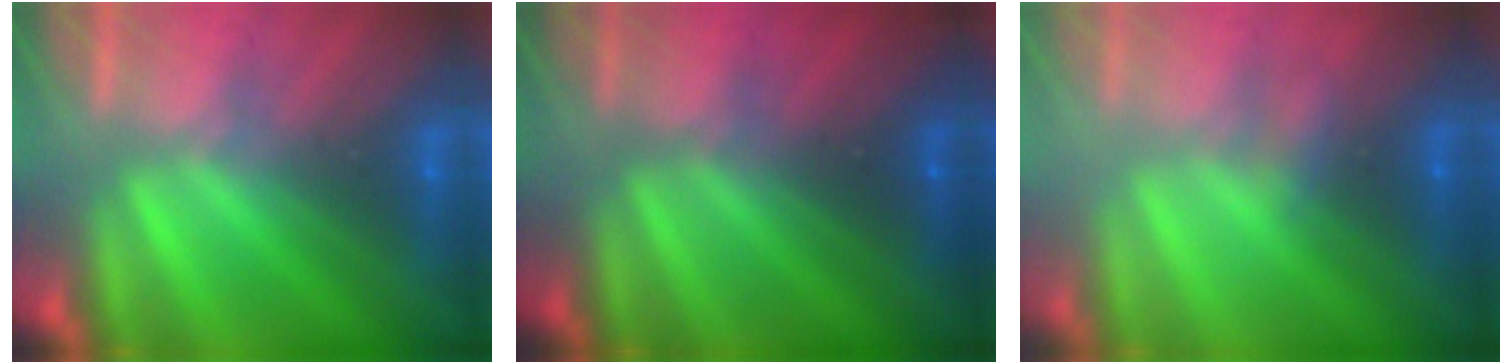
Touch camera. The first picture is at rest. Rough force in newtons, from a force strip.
{"total": 2.5}
{"total": 2.1}